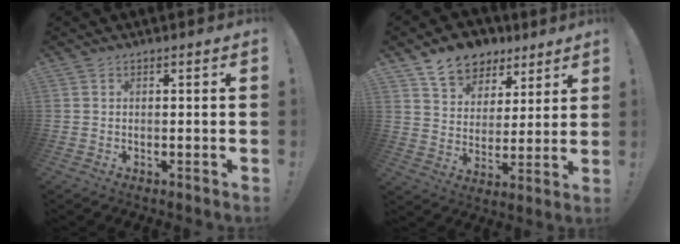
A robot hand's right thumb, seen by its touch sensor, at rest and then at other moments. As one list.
[{"total": 11.1, "force": [8.1, 7.1, 2.7], "torque": [-0.047, -0.057, 0.156]}]